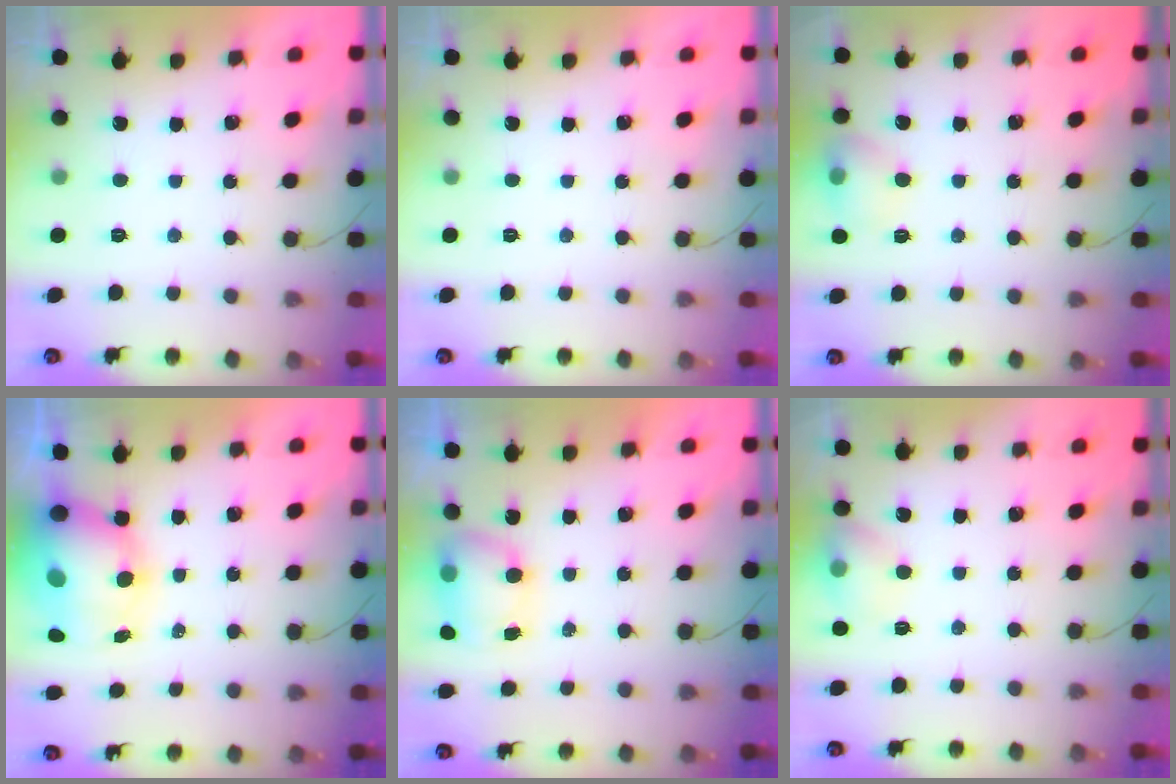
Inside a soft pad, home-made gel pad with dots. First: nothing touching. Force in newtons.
{"total": 0.0}
{"total": 9.3, "press": 9.2, "slide": 1.4}
{"total": 13.0, "press": 12.7, "slide": 3.0}
{"total": 8.2, "press": 8.1, "slide": 1.4}
{"total": 9.2, "press": 9.1, "slide": 1.4}